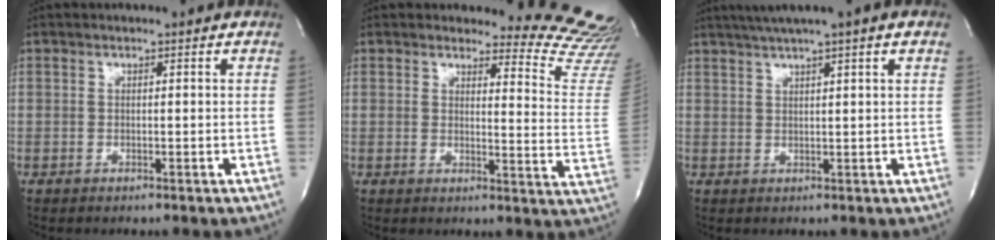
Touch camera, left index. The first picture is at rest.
{"total": 14.3, "force": [14.3, 0.5, 0.7], "torque": [0.020, -0.159, 0.125]}
{"total": 7.4, "force": [5.2, -0.6, 5.2], "torque": [-0.088, 0.033, 0.078]}